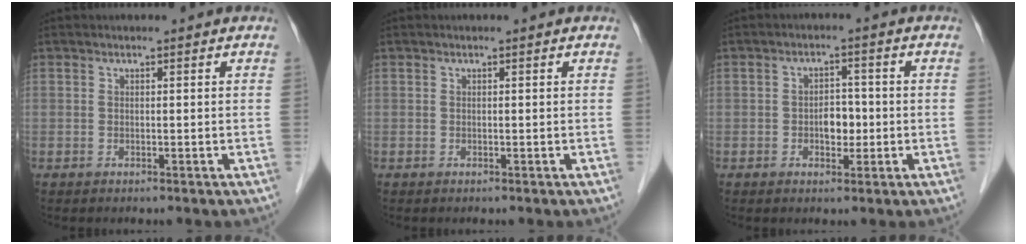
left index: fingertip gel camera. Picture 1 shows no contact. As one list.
[{"total": 0.0}, {"total": 3.4, "force": [-0.7, 2.1, 2.6], "torque": [-0.039, 0.009, -0.010]}]